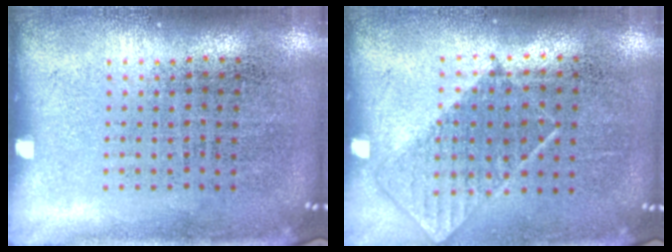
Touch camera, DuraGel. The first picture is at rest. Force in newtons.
{"total": 0.7, "press": 0.6, "slide": 0.4}